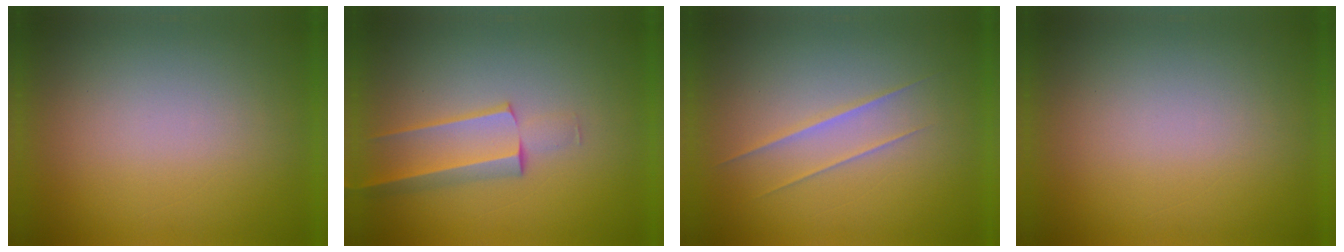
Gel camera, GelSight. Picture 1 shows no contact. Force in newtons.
{"total": 3.1}
{"total": 1.6}
{"total": 0.0}